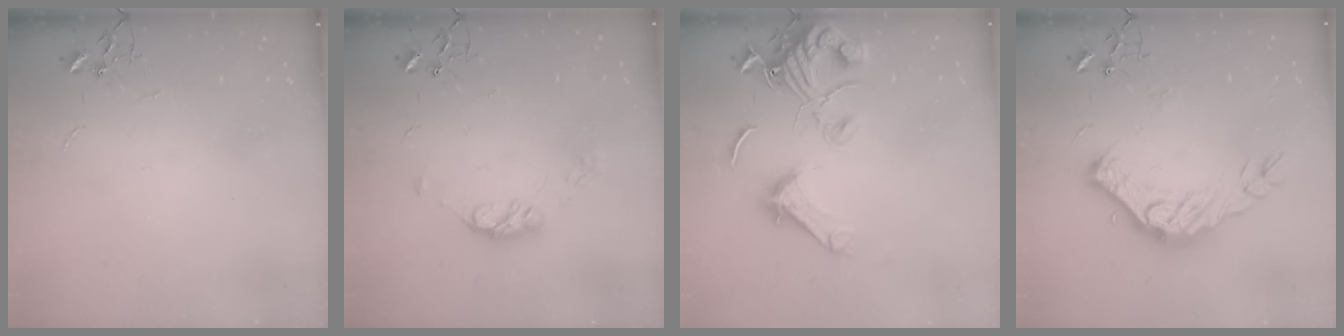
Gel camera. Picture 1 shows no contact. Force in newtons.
{"total": 8.0, "press": 8.0, "slide": 0.5}
{"total": 14.8, "press": 14.7, "slide": 1.8}
{"total": 17.2, "press": 17.2, "slide": 1.2}